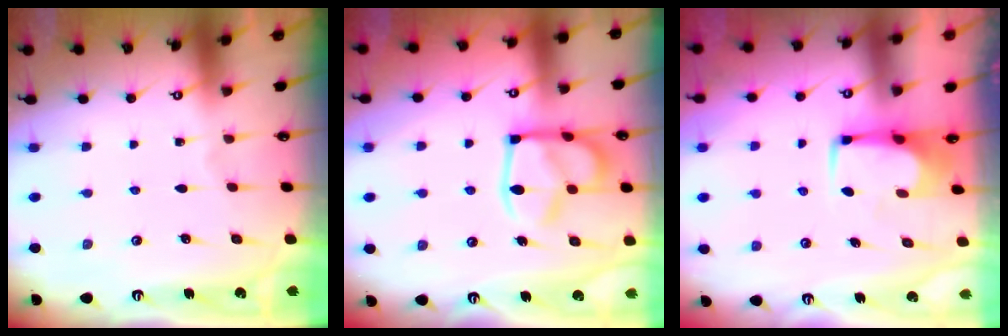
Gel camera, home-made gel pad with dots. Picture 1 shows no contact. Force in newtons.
{"total": 15.1, "press": 15.0, "slide": 1.7}
{"total": 0.8, "press": 0.7, "slide": 0.4}